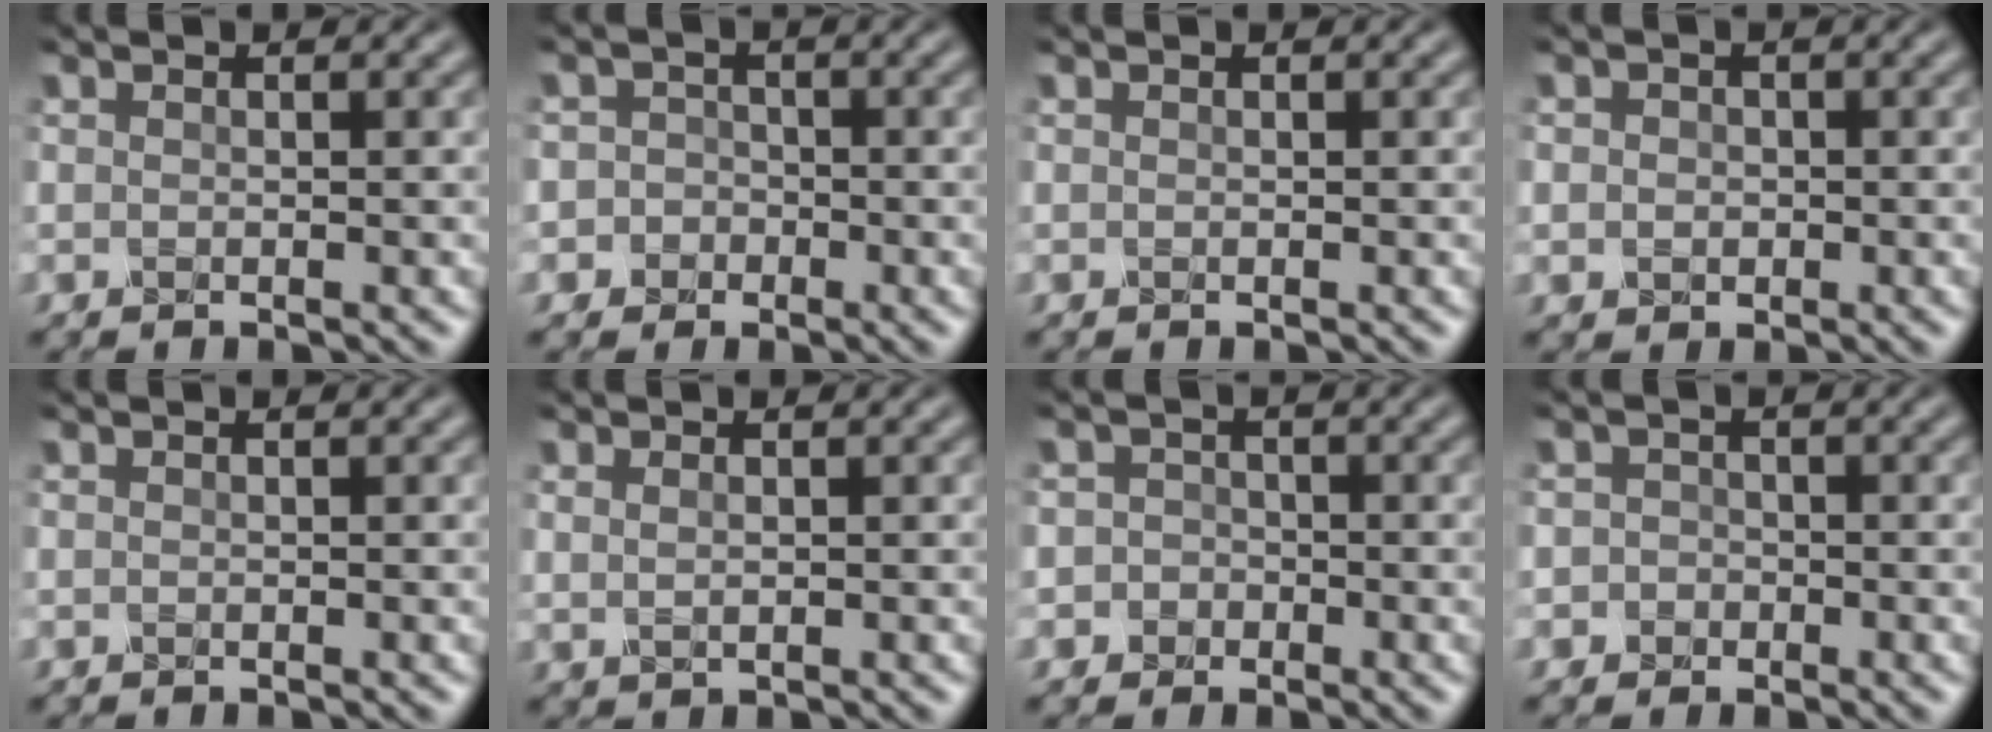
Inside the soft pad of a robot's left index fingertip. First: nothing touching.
{"total": 2.9, "force": [-1.0, 2.7, 0.4], "torque": [0.027, 0.008, -0.037]}
{"total": 0.0}
{"total": 1.6, "force": [0.1, 1.4, 0.6], "torque": [-0.003, 0.000, -0.003]}
{"total": 0.0}
{"total": 0.9, "force": [0.4, 0.5, 0.7], "torque": [-0.018, -0.003, 0.013]}
{"total": 2.4, "force": [-0.8, 2.3, 0.3], "torque": [0.022, 0.009, -0.031]}
{"total": 1.8, "force": [-0.4, 1.7, 0.3], "torque": [0.013, 0.008, -0.022]}